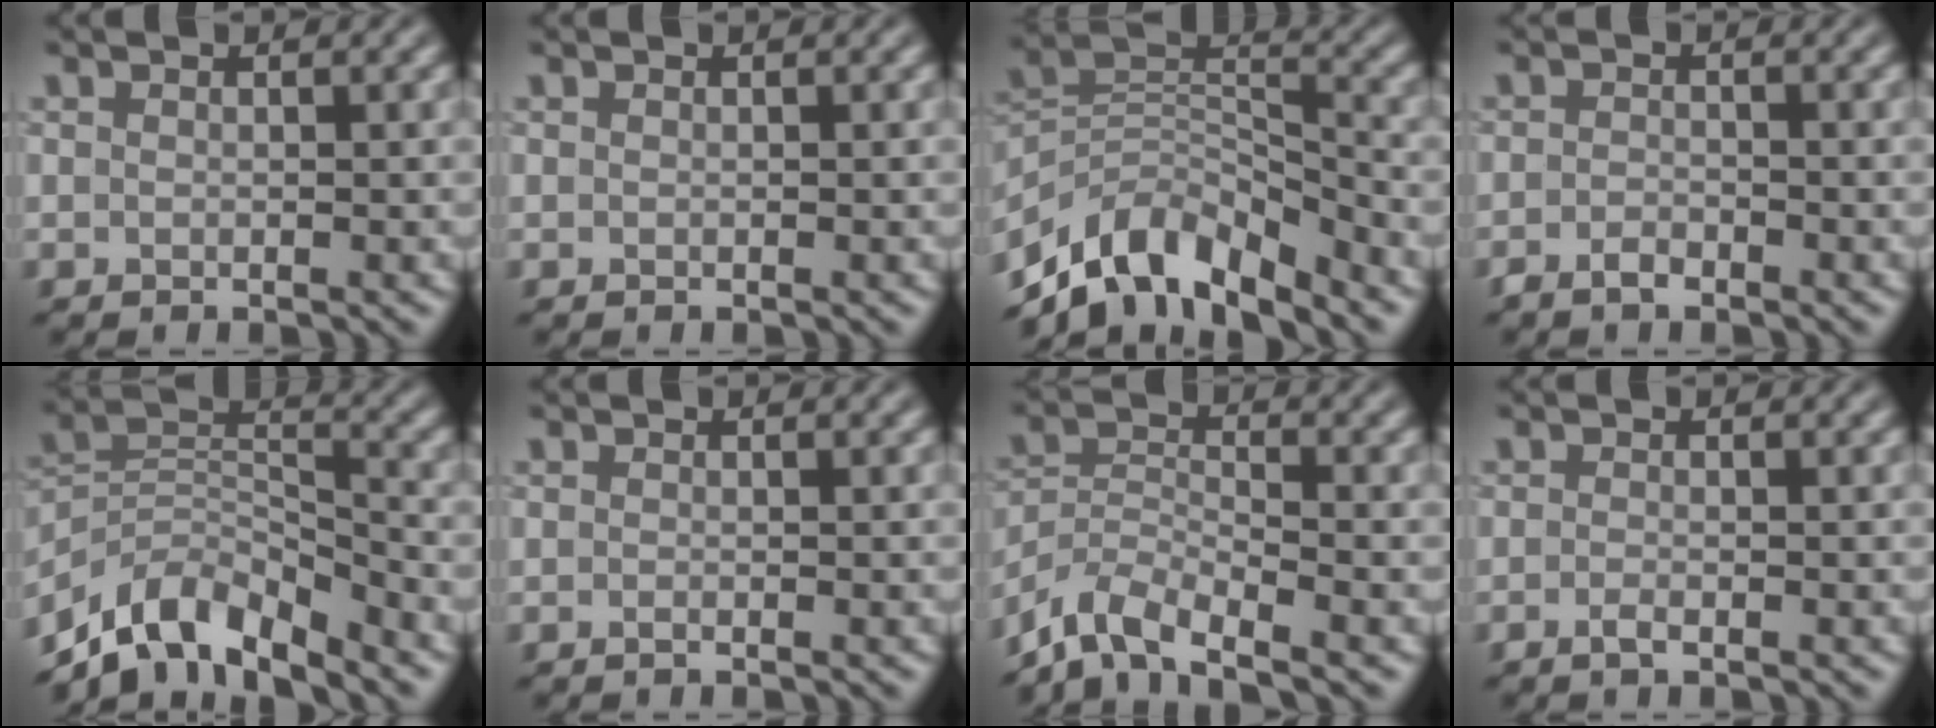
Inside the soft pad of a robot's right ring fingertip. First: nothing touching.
{"total": 0.0}
{"total": 9.1, "force": [-6.8, 3.8, 4.6], "torque": [-0.072, -0.001, -0.140]}
{"total": 1.2, "force": [-0.9, 0.5, 0.7], "torque": [-0.016, 0.004, -0.022]}
{"total": 8.4, "force": [-6.7, 3.2, 4.0], "torque": [-0.062, -0.001, -0.140]}
{"total": 0.0}
{"total": 5.9, "force": [-4.8, 1.9, 2.9], "torque": [-0.055, -0.001, -0.103]}
{"total": 0.7, "force": [-0.3, 0.0, 0.6], "torque": [-0.015, 0.002, -0.009]}